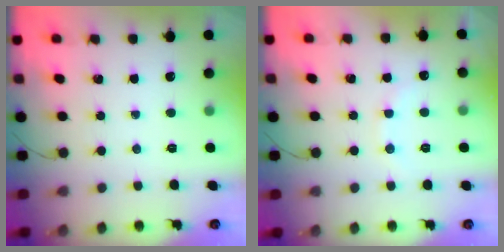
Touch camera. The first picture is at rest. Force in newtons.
{"total": 6.2, "press": 6.1, "slide": 1.0}